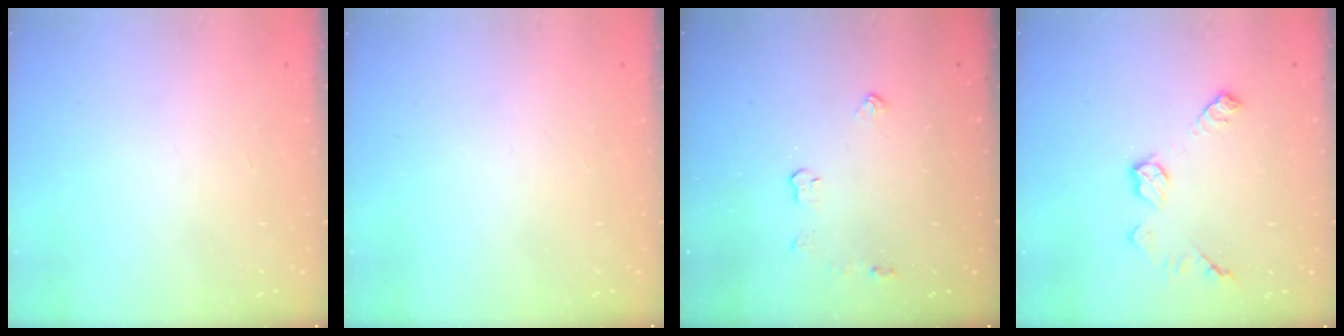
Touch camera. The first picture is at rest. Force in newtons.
{"total": 0.0}
{"total": 3.9, "press": 3.8, "slide": 0.7}
{"total": 9.0, "press": 9.0, "slide": 0.4}